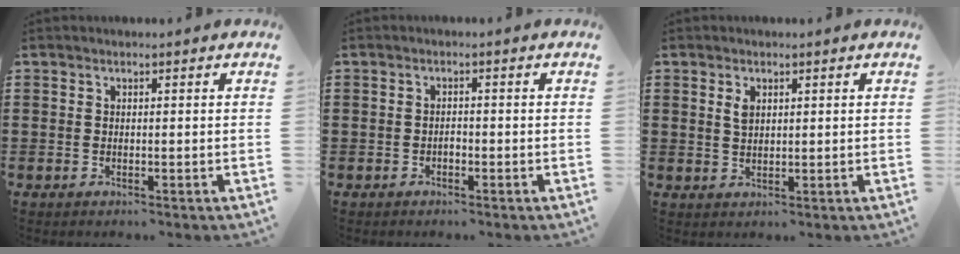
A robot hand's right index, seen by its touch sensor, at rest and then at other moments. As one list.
[{"total": 0.7, "force": [-0.3, 0.4, 0.4], "torque": [-0.010, -0.001, -0.006]}, {"total": 2.0, "force": [0.9, 1.1, 1.4], "torque": [-0.032, 0.003, 0.016]}]